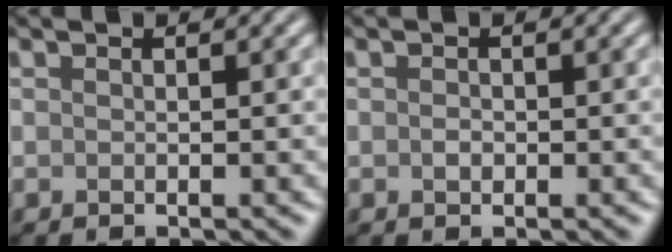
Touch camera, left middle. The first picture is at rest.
{"total": 0.7, "force": [-0.1, 0.6, 0.5], "torque": [-0.008, -0.001, -0.003]}